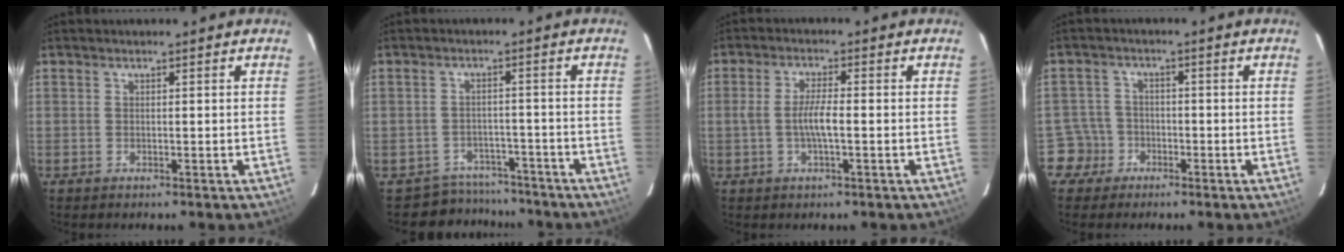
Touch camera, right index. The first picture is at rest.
{"total": 6.9, "force": [-5.7, 3.7, -0.7], "torque": [0.004, 0.028, -0.079]}
{"total": 4.4, "force": [-0.9, 0.6, 4.3], "torque": [-0.082, 0.003, -0.016]}
{"total": 4.4, "force": [-2.2, 3.8, -0.4], "torque": [0.007, 0.021, -0.043]}